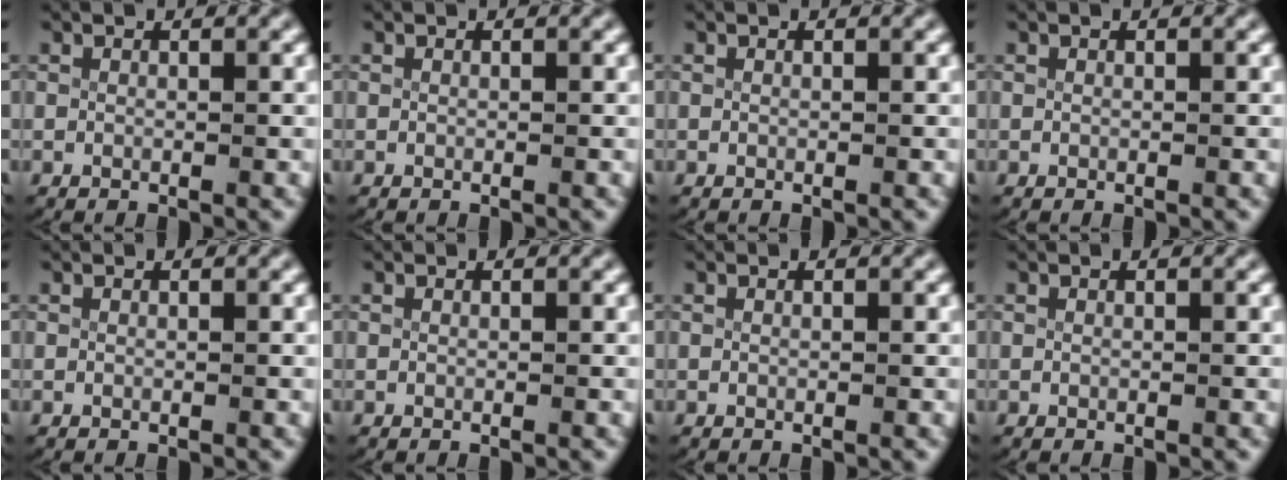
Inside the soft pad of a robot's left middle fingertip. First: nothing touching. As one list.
[{"total": 0.0}, {"total": 0.0}, {"total": 0.0}, {"total": 0.0}, {"total": 0.0}, {"total": 0.0}, {"total": 0.0}]